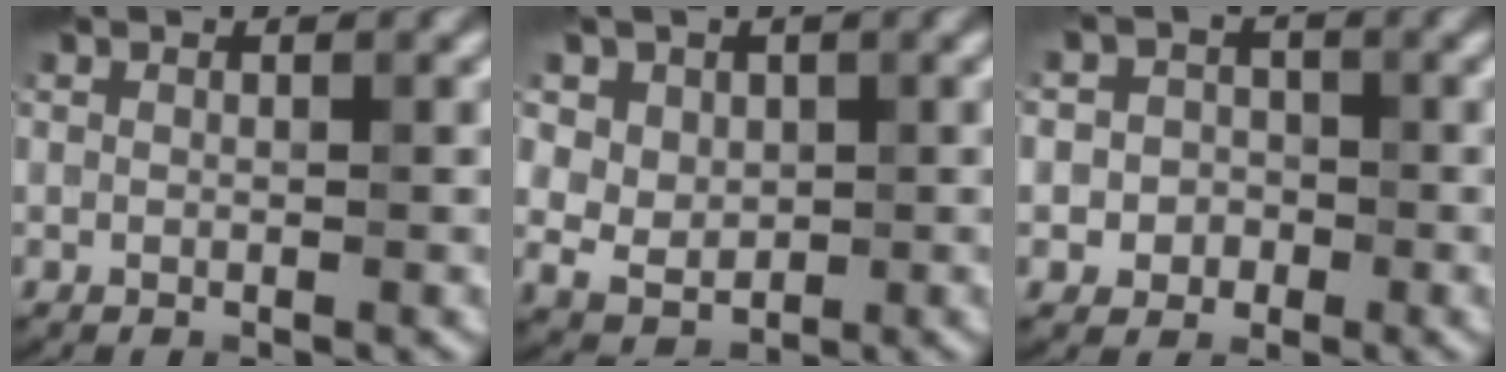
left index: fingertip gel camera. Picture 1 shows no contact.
{"total": 6.2, "force": [3.0, 4.6, 2.9], "torque": [-0.063, 0.005, 0.045]}
{"total": 3.3, "force": [-0.4, 3.1, 1.0], "torque": [0.011, 0.003, -0.027]}